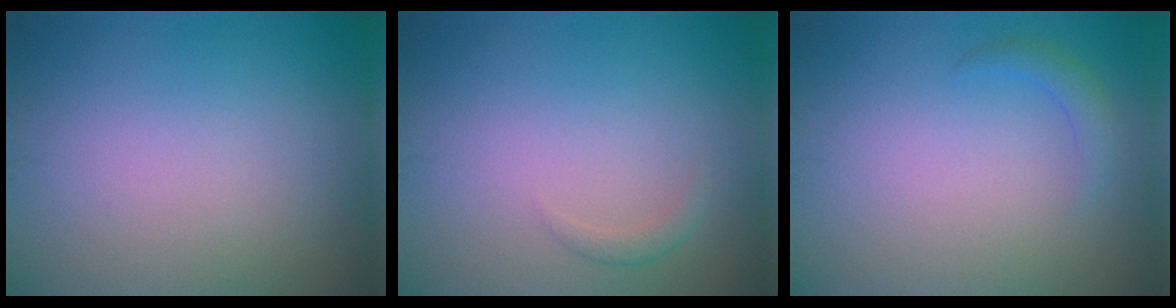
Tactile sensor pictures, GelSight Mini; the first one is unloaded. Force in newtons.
{"total": 0.9, "press": 0.9, "slide": 0.1}
{"total": 1.4, "press": 1.4, "slide": 0.0}